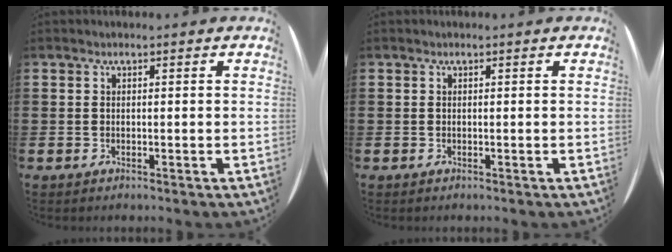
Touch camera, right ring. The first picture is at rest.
{"total": 0.0}